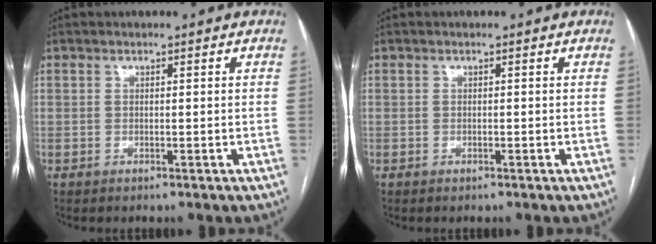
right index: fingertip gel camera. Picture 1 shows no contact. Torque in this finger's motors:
{"motor_torque": [0.02, -0.08, -0.03, -0.01]}